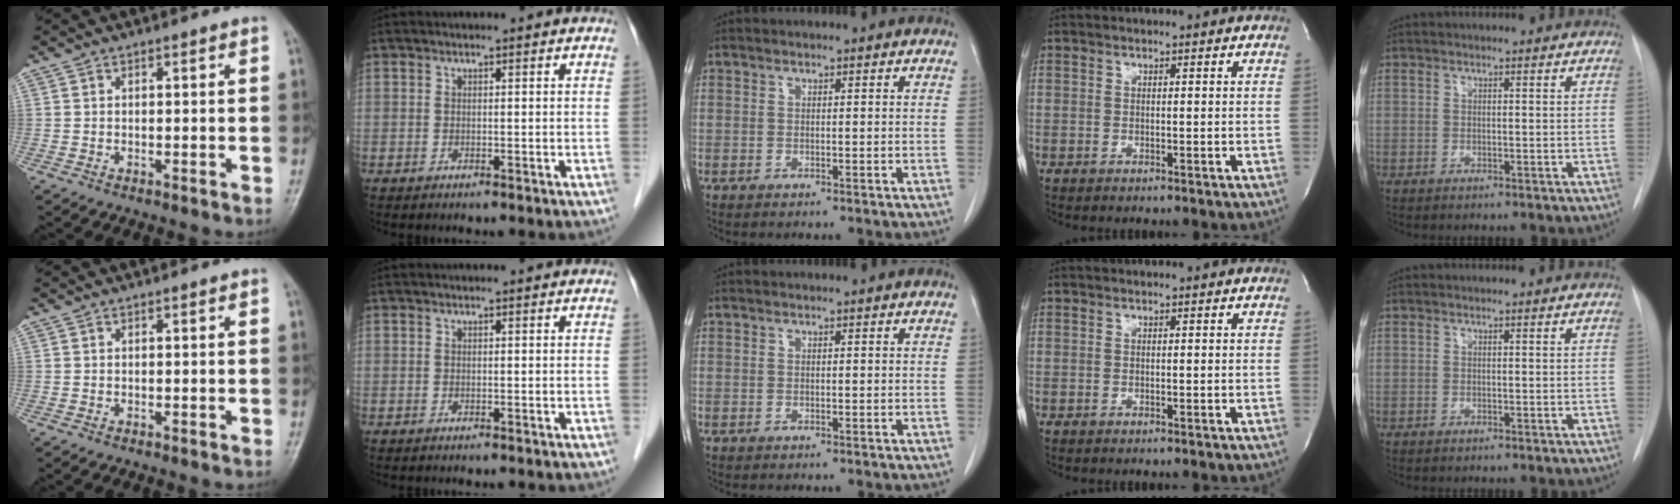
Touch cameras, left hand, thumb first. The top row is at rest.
{}